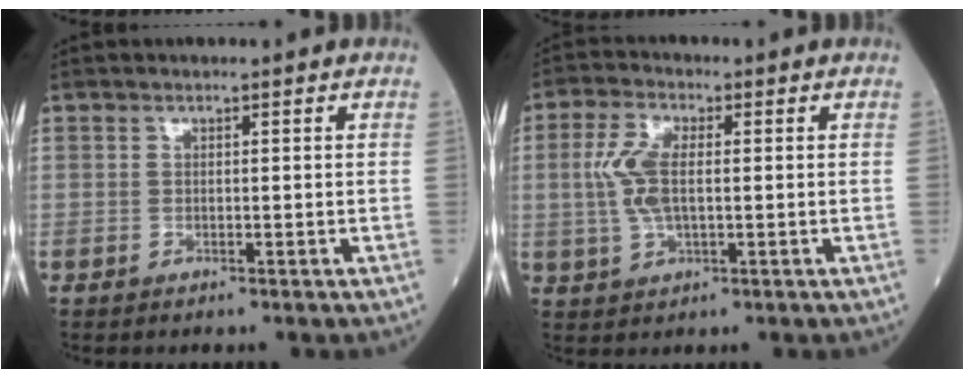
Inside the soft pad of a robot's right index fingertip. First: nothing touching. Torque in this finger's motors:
{"motor_torque": [0.82, 0.50, 0.64, 0.18]}